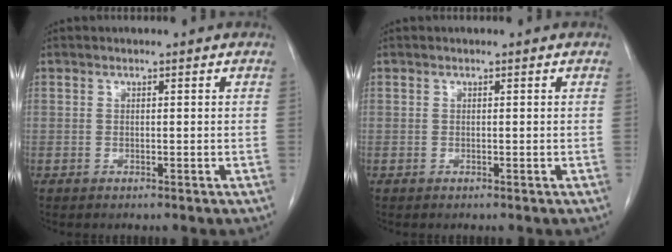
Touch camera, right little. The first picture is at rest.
{"total": 0.0}